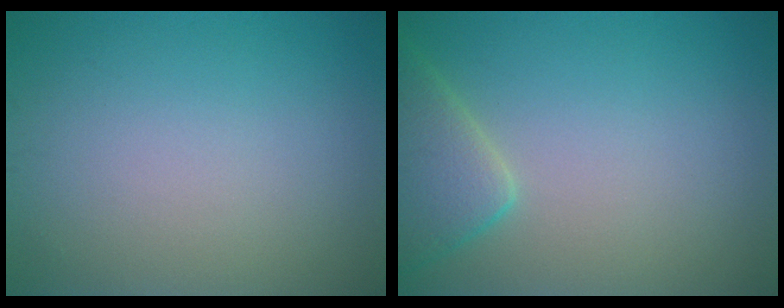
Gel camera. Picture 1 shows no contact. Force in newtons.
{"total": 4.2, "press": 4.1, "slide": 0.3}